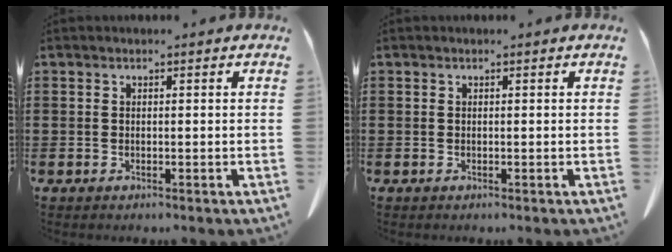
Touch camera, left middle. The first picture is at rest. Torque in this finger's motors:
{"motor_torque": [0.00, 0.00, 0.00, -0.01]}